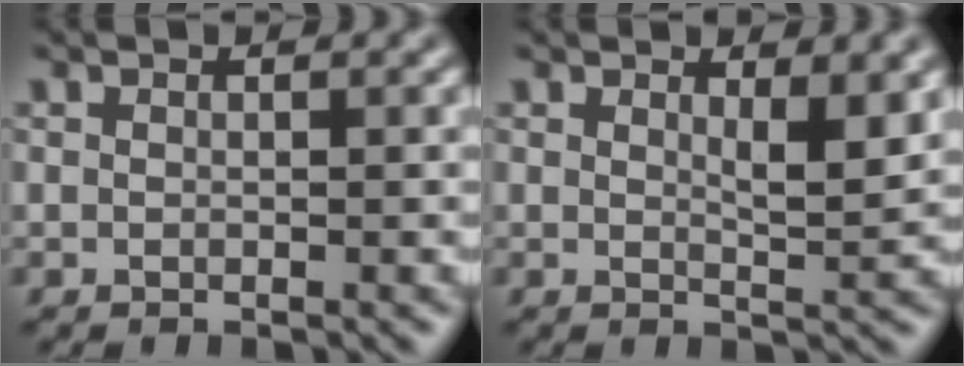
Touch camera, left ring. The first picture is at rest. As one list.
[{"total": 2.3, "force": [1.1, 0.5, 2.0], "torque": [-0.027, -0.005, 0.020]}]